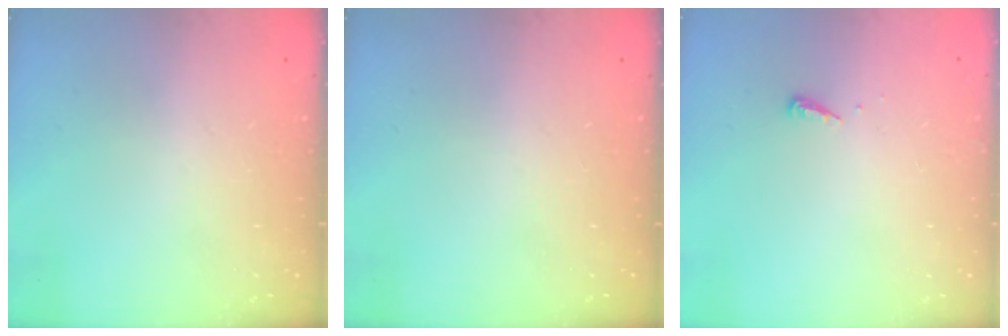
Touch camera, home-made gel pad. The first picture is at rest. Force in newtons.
{"total": 0.0}
{"total": 3.9, "press": 3.9, "slide": 0.4}